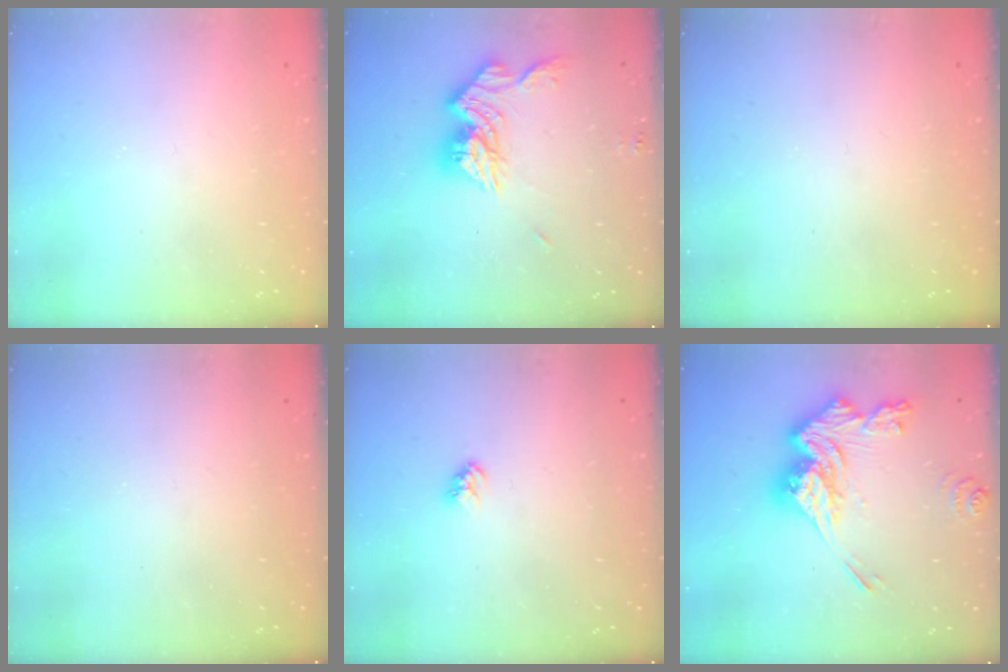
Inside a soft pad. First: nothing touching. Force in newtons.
{"total": 14.1, "press": 14.1, "slide": 1.2}
{"total": 0.0}
{"total": 0.0}
{"total": 3.2, "press": 3.1, "slide": 0.4}
{"total": 18.3, "press": 18.2, "slide": 1.7}